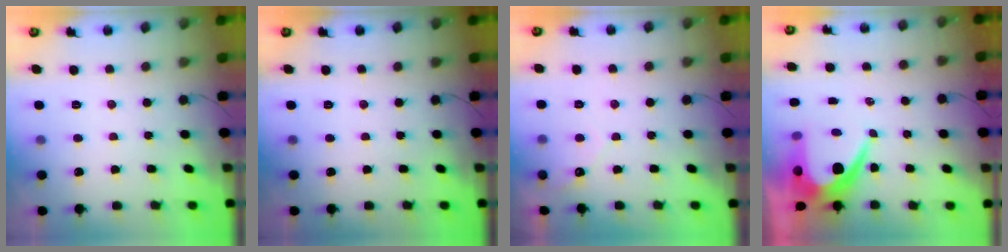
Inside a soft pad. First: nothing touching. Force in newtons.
{"total": 0.0}
{"total": 3.0, "press": 3.0, "slide": 0.1}
{"total": 9.9, "press": 9.8, "slide": 1.0}